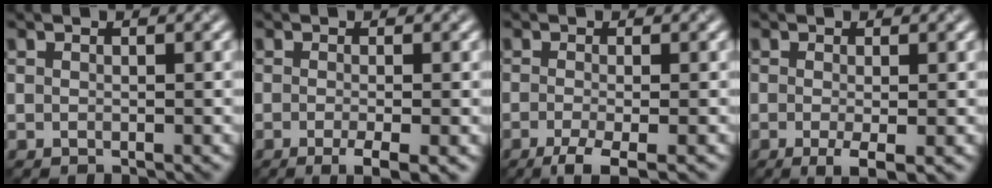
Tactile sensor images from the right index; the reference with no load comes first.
{"total": 2.9, "force": [-1.2, 0.6, 2.6], "torque": [-0.042, -0.009, -0.022]}
{"total": 3.5, "force": [-2.0, 0.8, 2.7], "torque": [-0.046, -0.006, -0.044]}
{"total": 2.6, "force": [-0.8, 0.5, 2.4], "torque": [-0.045, -0.009, -0.015]}